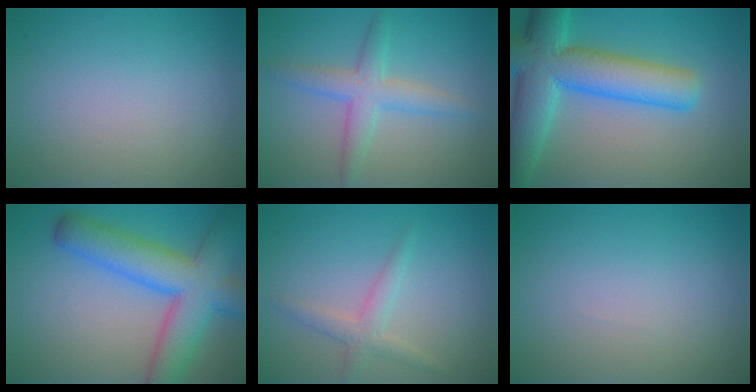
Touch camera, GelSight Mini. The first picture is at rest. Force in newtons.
{"total": 3.7, "press": 3.7, "slide": 0.1}
{"total": 9.9, "press": 9.9, "slide": 0.4}
{"total": 9.1, "press": 9.1, "slide": 0.4}
{"total": 2.2, "press": 2.1, "slide": 0.1}
{"total": 0.0}